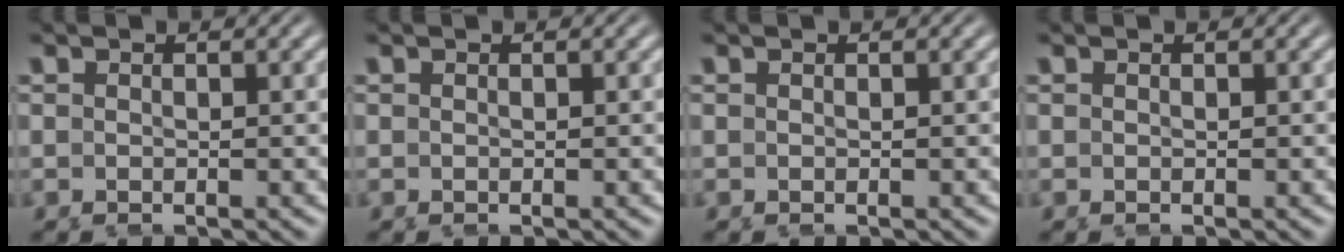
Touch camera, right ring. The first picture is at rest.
{"total": 0.0}
{"total": 0.0}
{"total": 0.0}